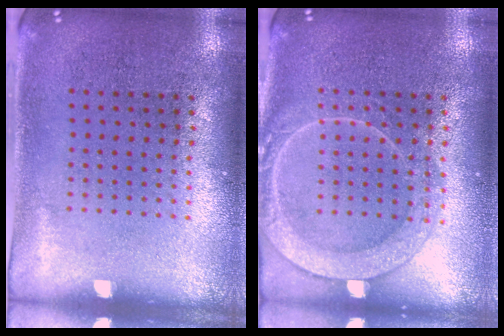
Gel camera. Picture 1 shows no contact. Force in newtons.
{"total": 3.0, "press": 2.9, "slide": 0.5}